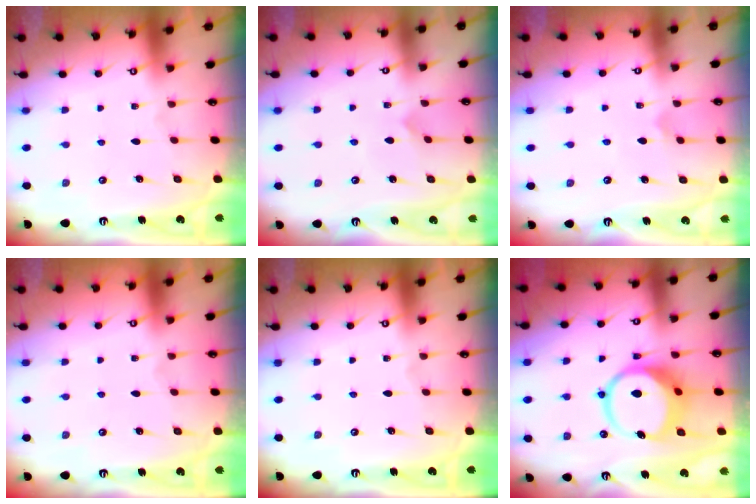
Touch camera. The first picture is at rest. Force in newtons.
{"total": 2.8, "press": 2.8, "slide": 0.3}
{"total": 3.8, "press": 3.8, "slide": 0.5}
{"total": 0.0}
{"total": 0.0}
{"total": 11.6, "press": 11.5, "slide": 1.4}